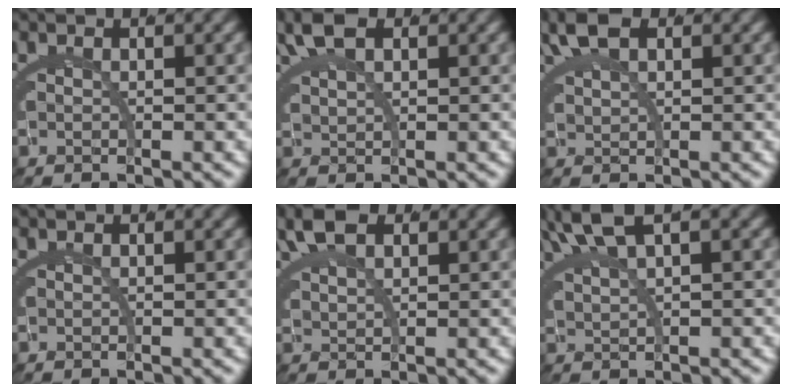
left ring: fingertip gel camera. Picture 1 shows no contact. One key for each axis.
{"total": 2.8, "fx": 2.2, "fy": 0.4, "fz": 1.6, "tx": -0.038, "ty": 0.002, "tz": 0.047}
{"total": 2.9, "fx": 2.3, "fy": 0.5, "fz": 1.7, "tx": -0.041, "ty": 0.003, "tz": 0.047}
{"total": 0.0}
{"total": 3.0, "fx": 2.5, "fy": 0.6, "fz": 1.6, "tx": -0.037, "ty": 0.001, "tz": 0.053}
{"total": 3.5, "fx": 2.7, "fy": -0.7, "fz": 2.0, "tx": -0.032, "ty": 0.011, "tz": 0.054}